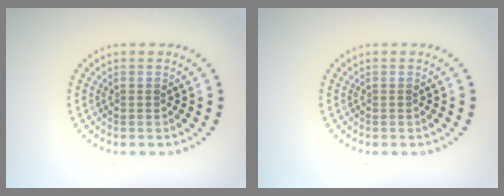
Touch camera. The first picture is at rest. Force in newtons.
{"total": 0.0}